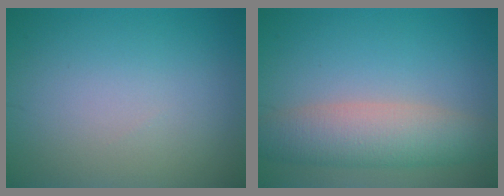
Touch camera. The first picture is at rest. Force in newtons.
{"total": 5.6, "press": 5.5, "slide": 0.7}